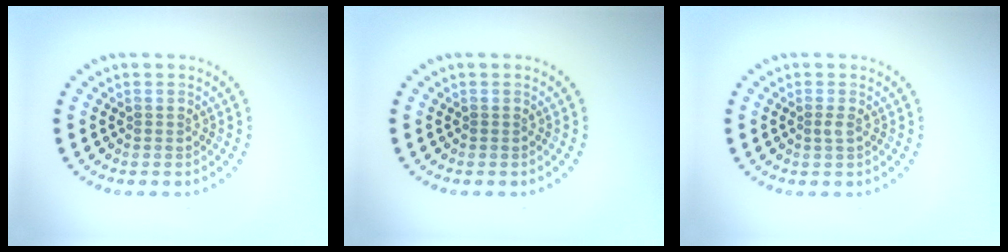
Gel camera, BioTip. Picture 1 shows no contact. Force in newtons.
{"total": 0.0}
{"total": 0.6, "press": 0.5, "slide": 0.3}